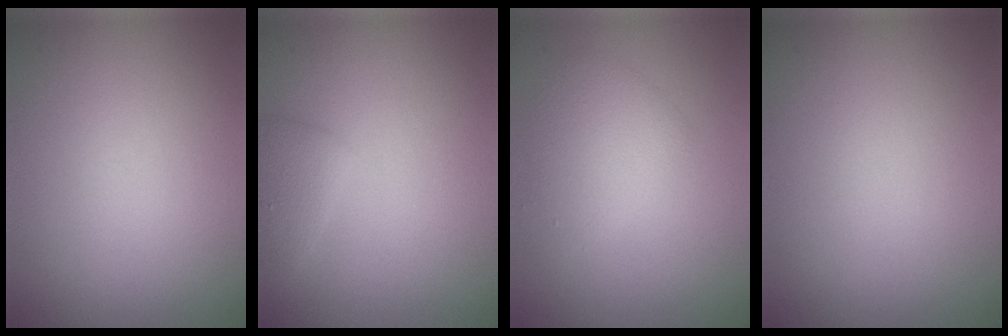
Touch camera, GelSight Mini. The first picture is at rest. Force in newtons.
{"total": 1.9, "press": 1.9, "slide": 0.0}
{"total": 2.8, "press": 2.8, "slide": 0.1}
{"total": 0.0}